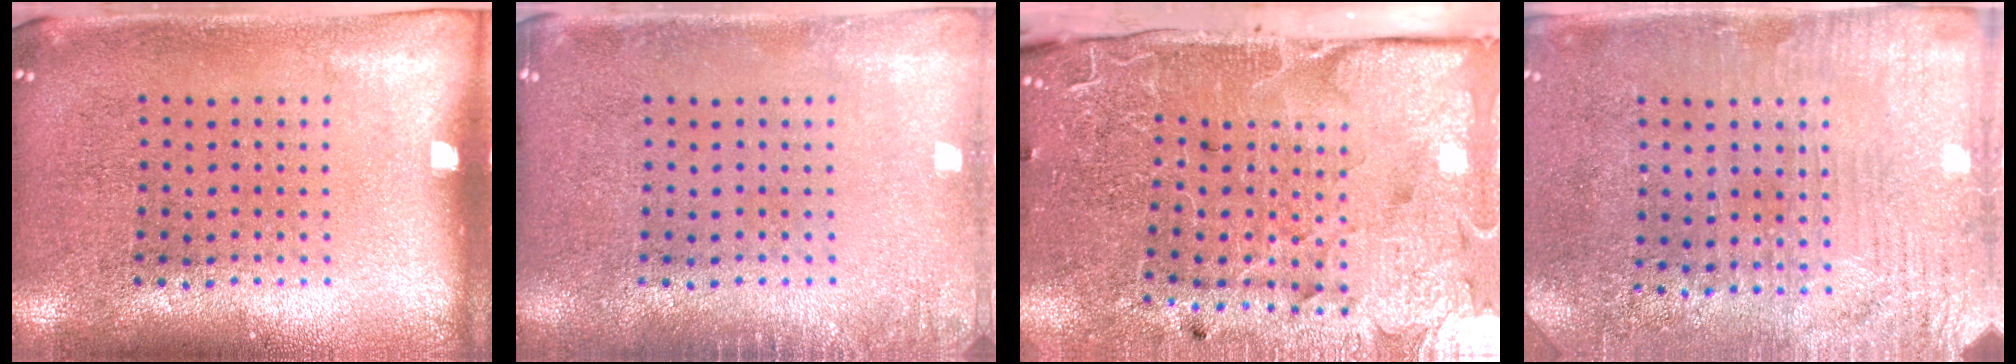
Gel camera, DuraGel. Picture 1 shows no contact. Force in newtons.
{"total": 1.1, "press": 1.1, "slide": 0.2}
{"total": 3.9, "press": 3.6, "slide": 1.5}
{"total": 3.3, "press": 3.1, "slide": 1.2}